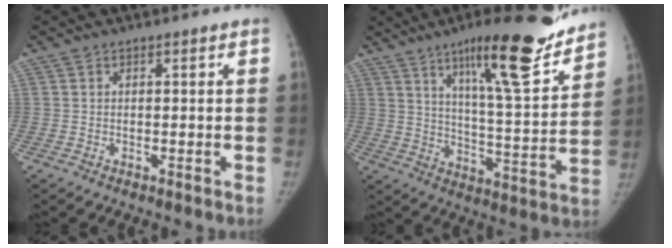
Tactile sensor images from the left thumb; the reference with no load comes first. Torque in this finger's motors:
{"motor_torque": [0.34, 0.20, 1.57, -1.20, 0.44]}